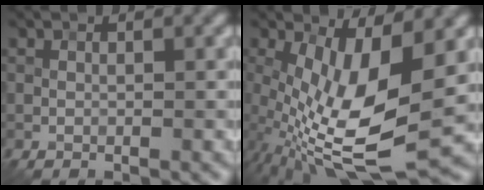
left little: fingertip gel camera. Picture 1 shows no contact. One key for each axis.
{"total": 11.7, "fx": -0.7, "fy": 4.3, "fz": 10.9, "tx": -0.214, "ty": -0.018, "tz": -0.009}